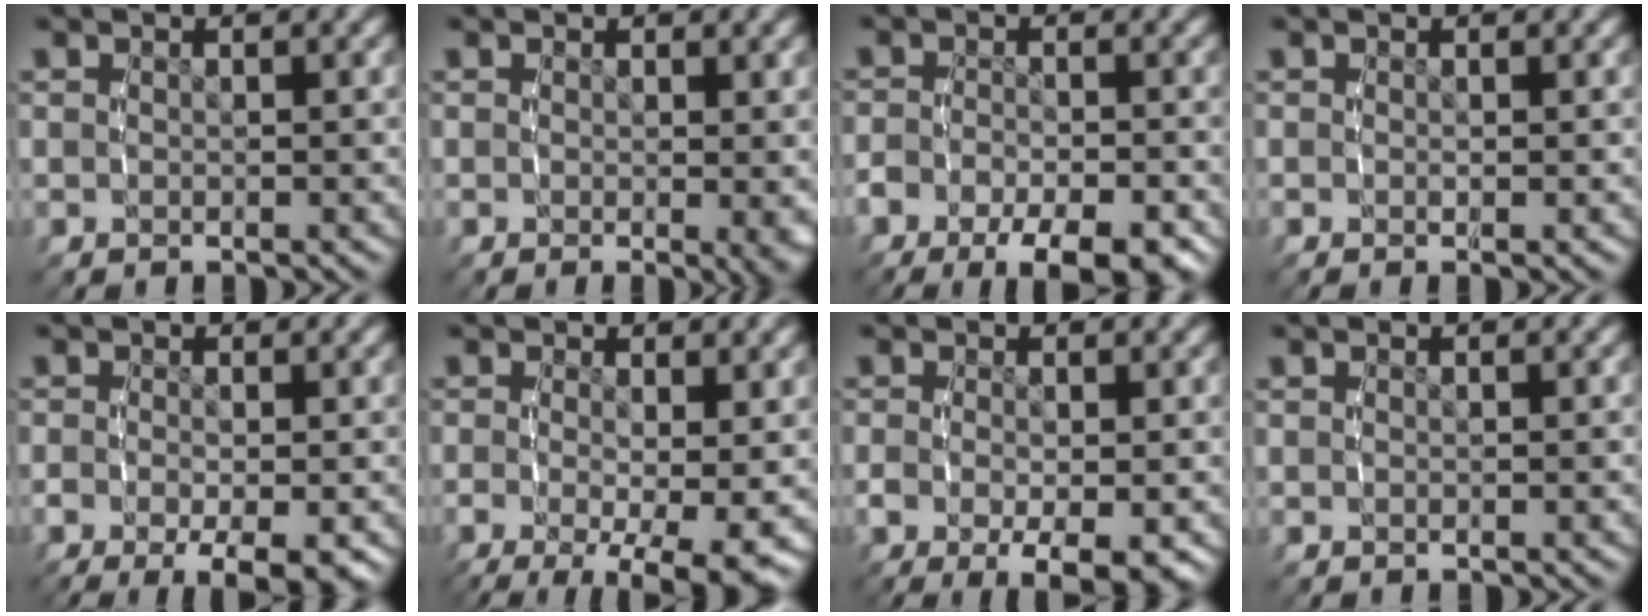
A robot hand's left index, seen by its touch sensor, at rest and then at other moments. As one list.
[{"total": 1.7, "force": [0.0, 0.1, 1.7], "torque": [-0.021, -0.012, 0.003]}, {"total": 7.1, "force": [-4.3, 3.7, 4.3], "torque": [-0.066, -0.021, -0.059]}, {"total": 0.0}, {"total": 5.9, "force": [-3.5, 2.4, 4.2], "torque": [-0.070, -0.028, -0.036]}, {"total": 8.9, "force": [-5.3, 3.1, 6.4], "torque": [-0.111, -0.060, -0.051]}, {"total": 5.5, "force": [-2.6, 2.1, 4.4], "torque": [-0.071, -0.029, -0.020]}, {"total": 0.0}]